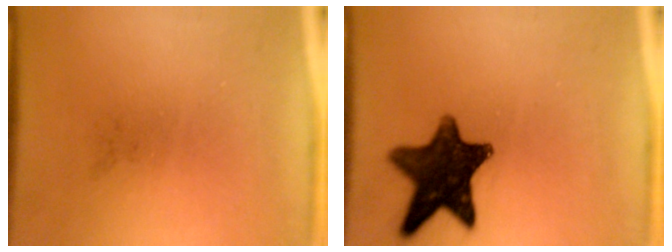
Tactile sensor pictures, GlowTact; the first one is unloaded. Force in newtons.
{"total": 12.4}